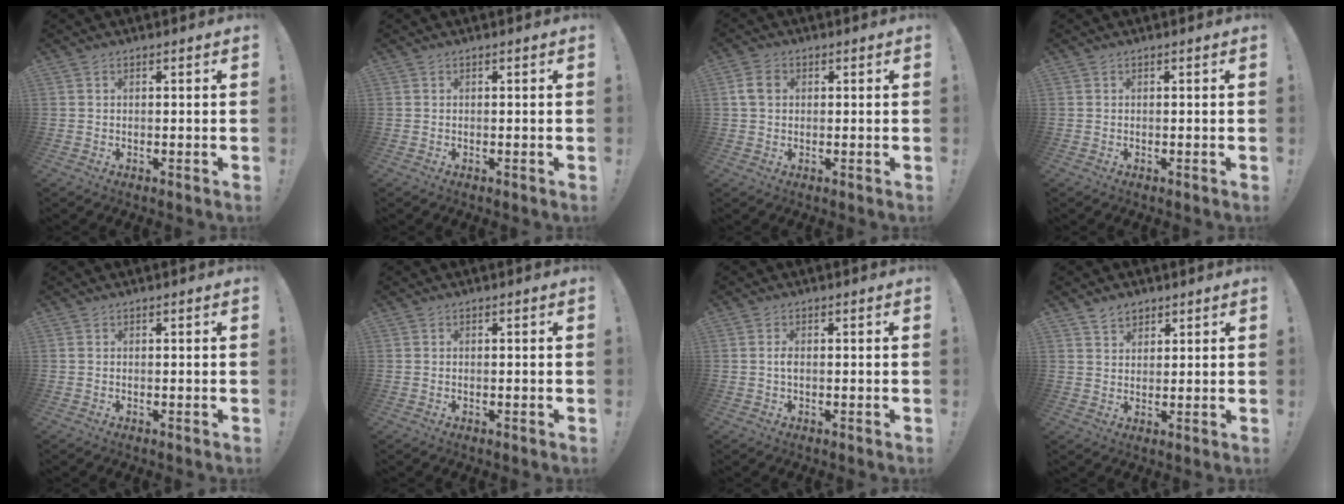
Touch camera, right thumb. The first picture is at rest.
{"total": 0.0}
{"total": 5.8, "force": [1.1, 4.2, 3.8], "torque": [-0.073, 0.011, 0.025]}
{"total": 0.0}
{"total": 0.0}
{"total": 0.0}
{"total": 1.6, "force": [-0.4, 0.7, 1.4], "torque": [-0.028, 0.004, -0.008]}
{"total": 4.4, "force": [3.3, 2.7, 1.0], "torque": [-0.009, -0.016, 0.060]}